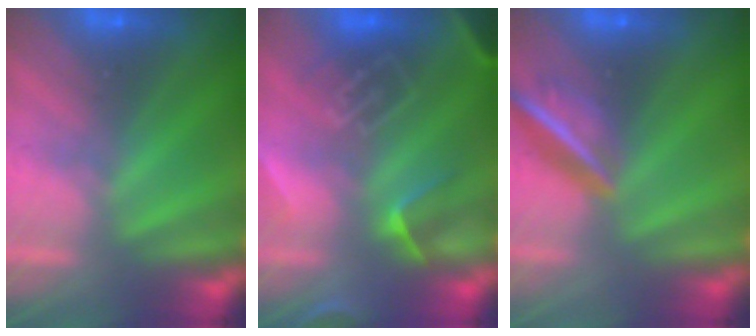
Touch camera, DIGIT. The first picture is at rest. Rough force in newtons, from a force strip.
{"total": 8.3}
{"total": 9.8}